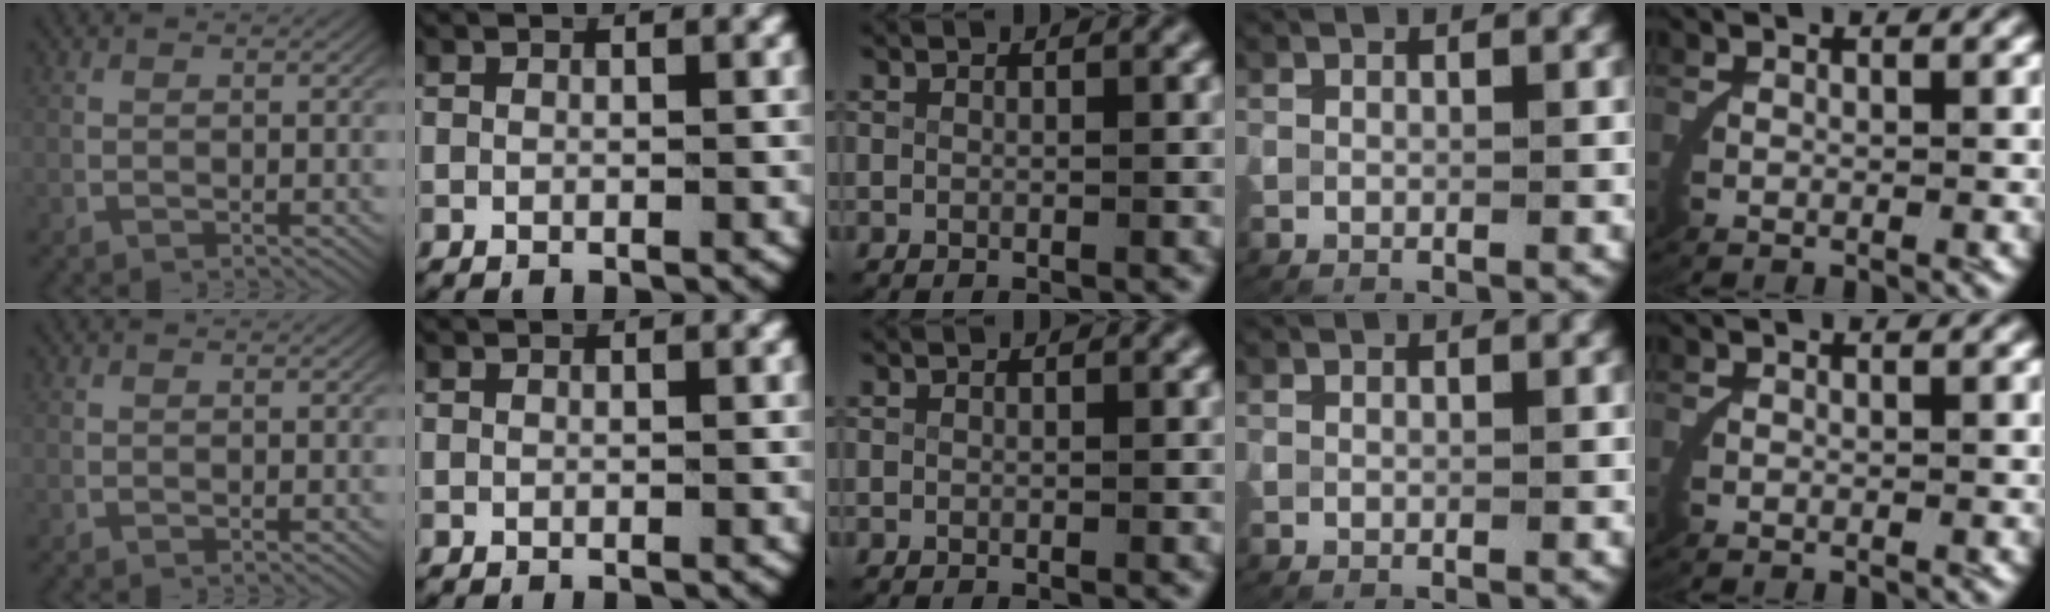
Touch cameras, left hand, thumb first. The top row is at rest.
{}